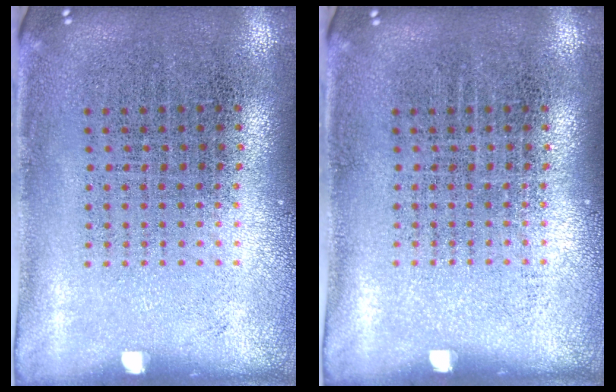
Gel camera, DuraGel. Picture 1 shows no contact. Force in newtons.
{"total": 0.0}